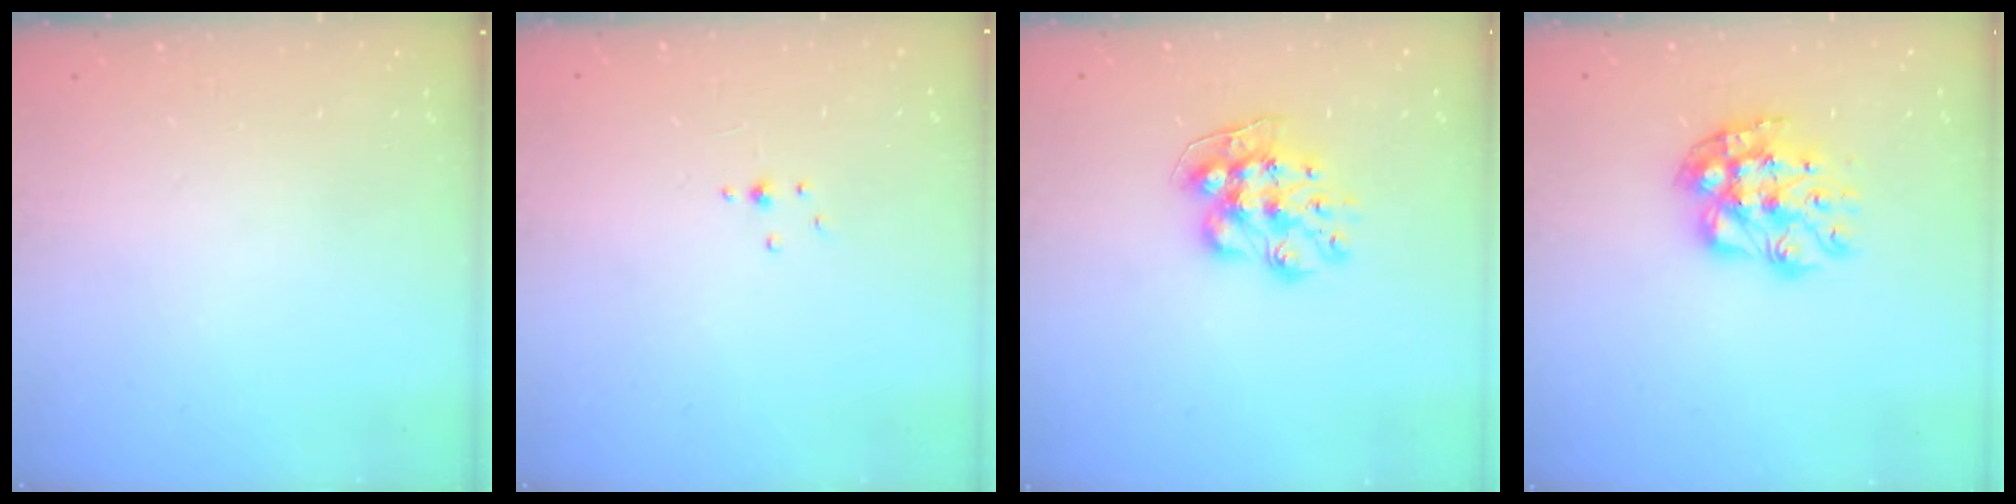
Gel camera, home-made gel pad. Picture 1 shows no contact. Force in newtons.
{"total": 1.8, "press": 1.8, "slide": 0.2}
{"total": 9.2, "press": 9.2, "slide": 0.1}
{"total": 9.8, "press": 9.8, "slide": 0.9}